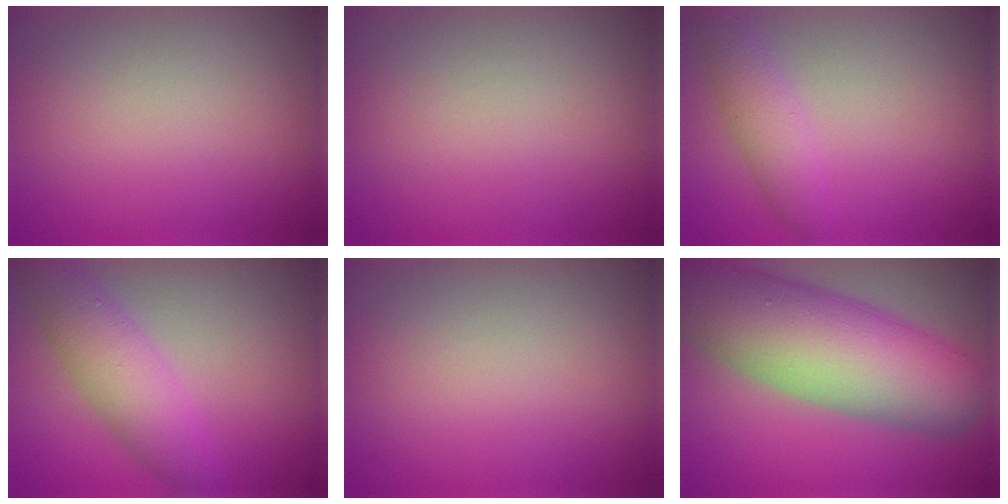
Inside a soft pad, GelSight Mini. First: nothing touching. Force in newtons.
{"total": 0.0}
{"total": 2.9, "press": 2.9, "slide": 0.2}
{"total": 5.1, "press": 5.1, "slide": 0.1}
{"total": 0.0}
{"total": 13.2, "press": 13.2, "slide": 0.7}